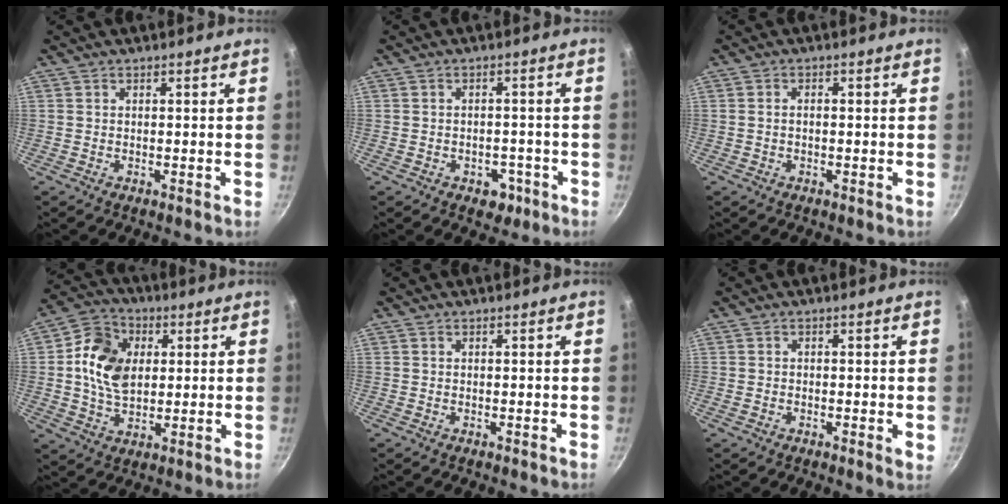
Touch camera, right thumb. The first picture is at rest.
{"total": 4.3, "force": [-2.1, 3.1, 2.2], "torque": [-0.011, 0.019, -0.015]}
{"total": 1.2, "force": [-0.2, 0.7, 0.9], "torque": [-0.021, 0.008, -0.006]}
{"total": 12.5, "force": [2.1, 9.1, 8.4], "torque": [-0.127, 0.003, 0.028]}
{"total": 0.0}
{"total": 1.9, "force": [-0.4, 0.9, 1.6], "torque": [-0.022, -0.002, -0.009]}